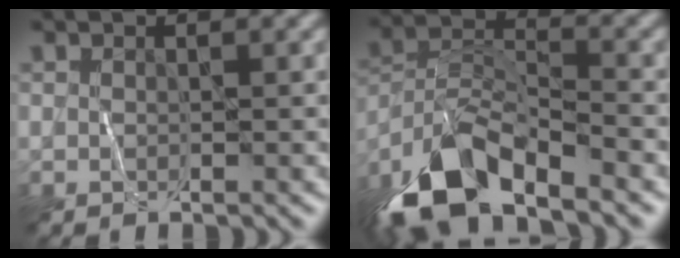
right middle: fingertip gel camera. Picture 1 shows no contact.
{"total": 9.3, "force": [-6.7, 3.4, 5.4], "torque": [-0.105, -0.003, -0.137]}